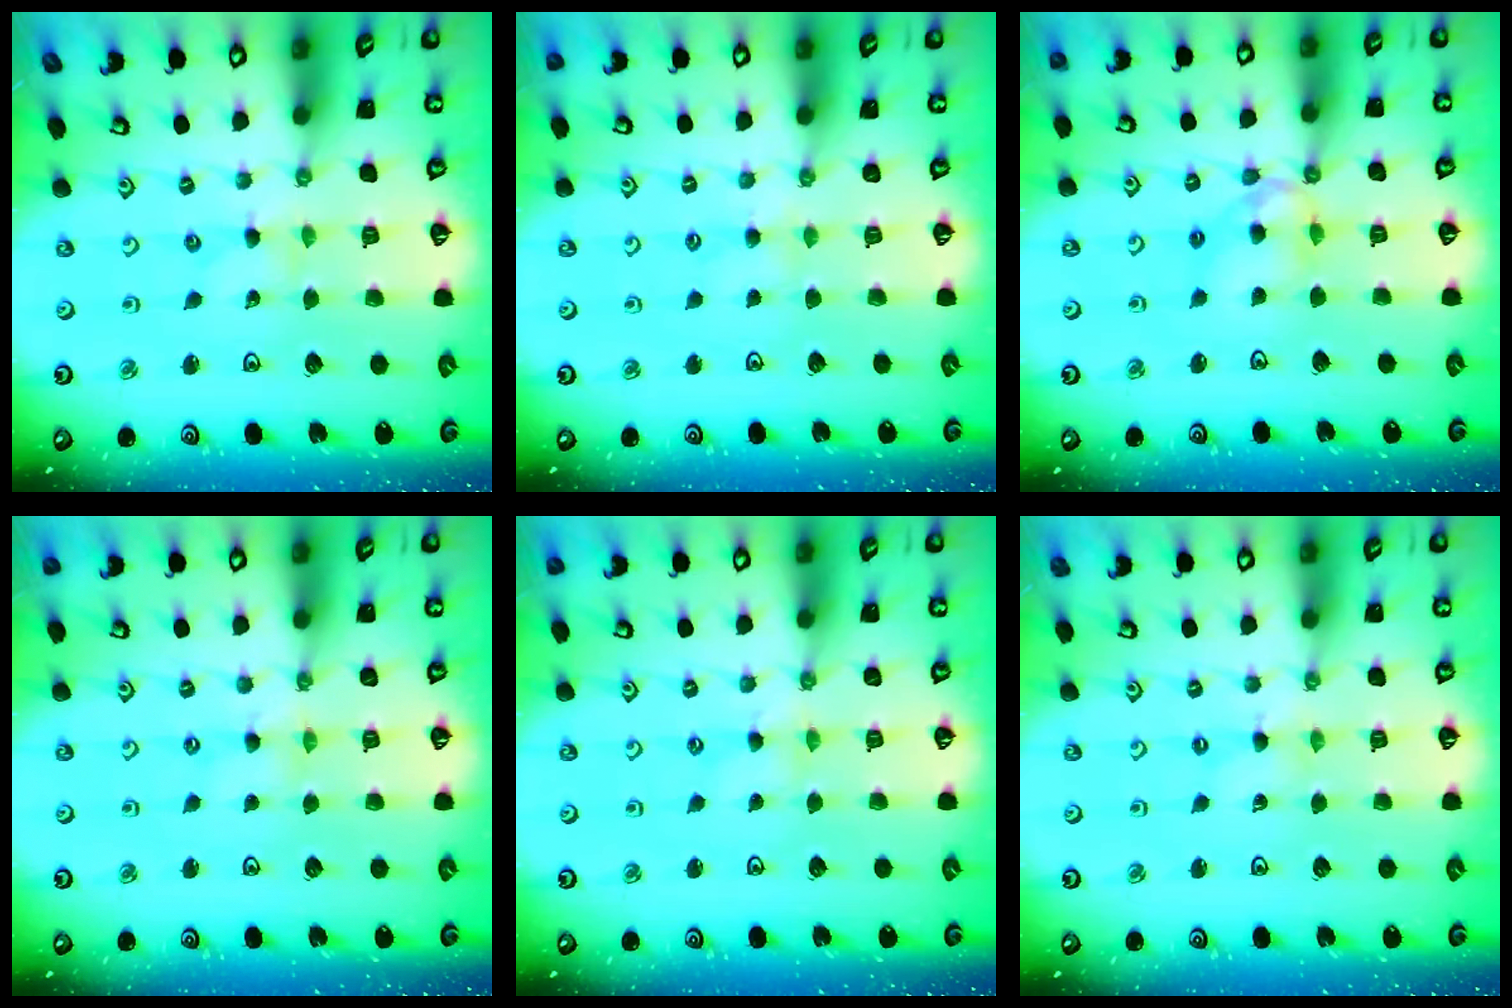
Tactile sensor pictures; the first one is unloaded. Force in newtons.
{"total": 1.9, "press": 1.9, "slide": 0.3}
{"total": 10.0, "press": 10.0, "slide": 1.0}
{"total": 0.8, "press": 0.7, "slide": 0.2}
{"total": 0.0}
{"total": 0.0}